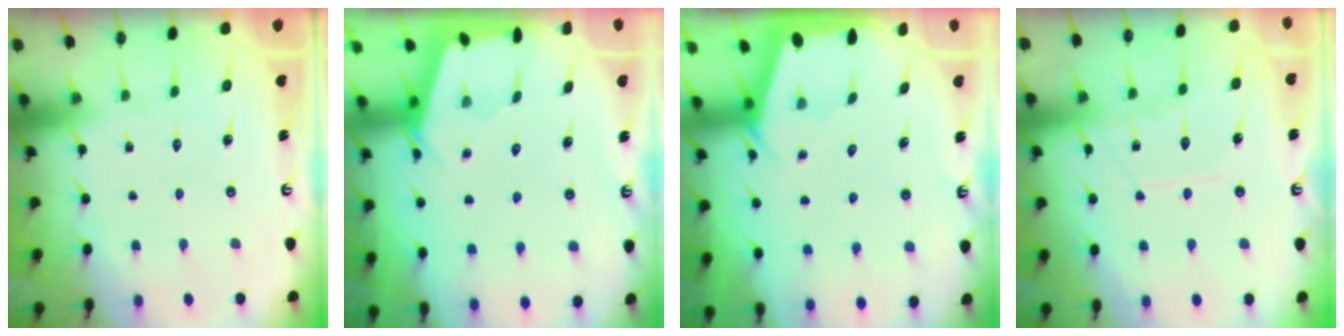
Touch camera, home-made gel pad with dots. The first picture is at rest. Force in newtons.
{"total": 2.4, "press": 2.4, "slide": 0.3}
{"total": 2.0, "press": 2.0, "slide": 0.3}
{"total": 10.7, "press": 10.7, "slide": 1.1}